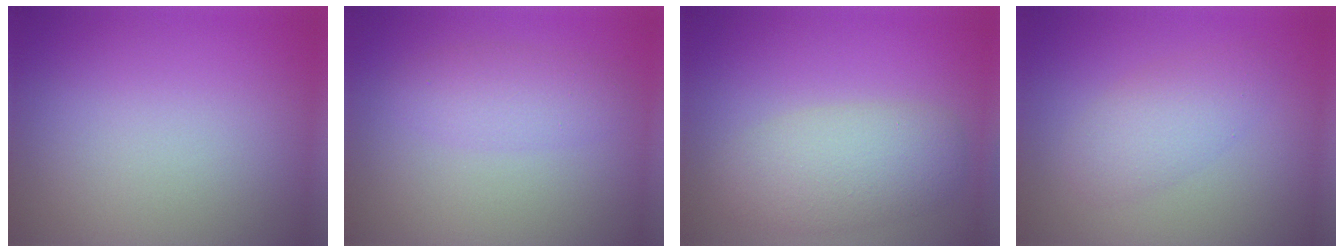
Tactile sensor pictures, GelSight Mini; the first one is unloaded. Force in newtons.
{"total": 2.4, "press": 2.4, "slide": 0.0}
{"total": 4.4, "press": 4.4, "slide": 0.2}
{"total": 2.9, "press": 2.9, "slide": 0.1}